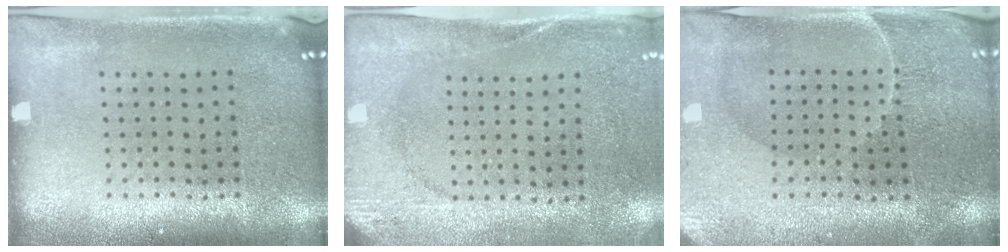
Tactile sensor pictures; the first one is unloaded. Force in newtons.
{"total": 2.6, "press": 2.1, "slide": 1.6}
{"total": 0.7, "press": 0.6, "slide": 0.4}